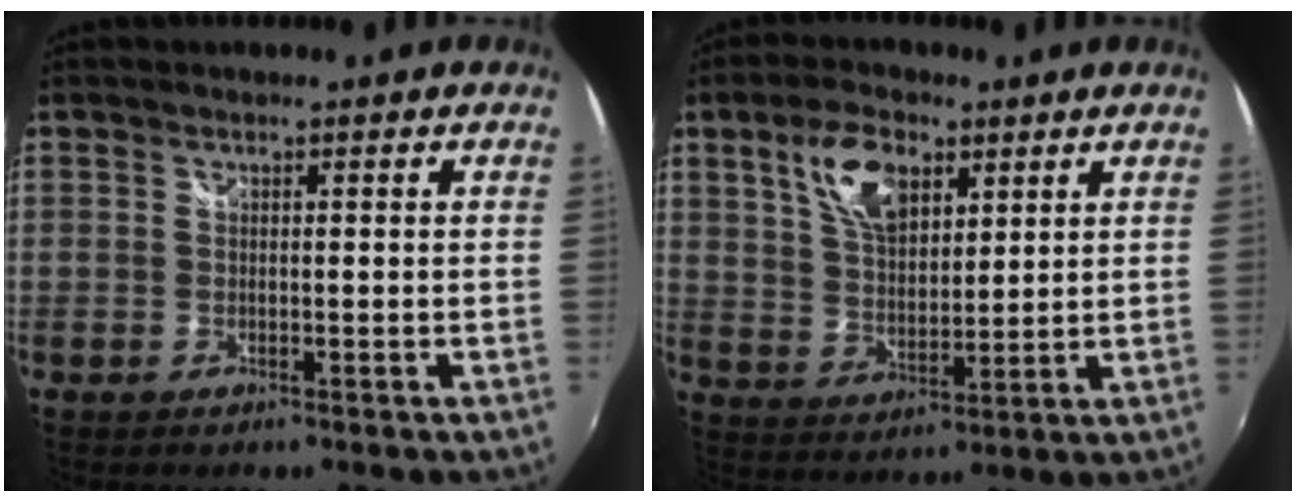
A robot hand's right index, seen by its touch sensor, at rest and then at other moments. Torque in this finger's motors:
{"motor_torque": [0.28, 0.44, 0.51, 0.12]}